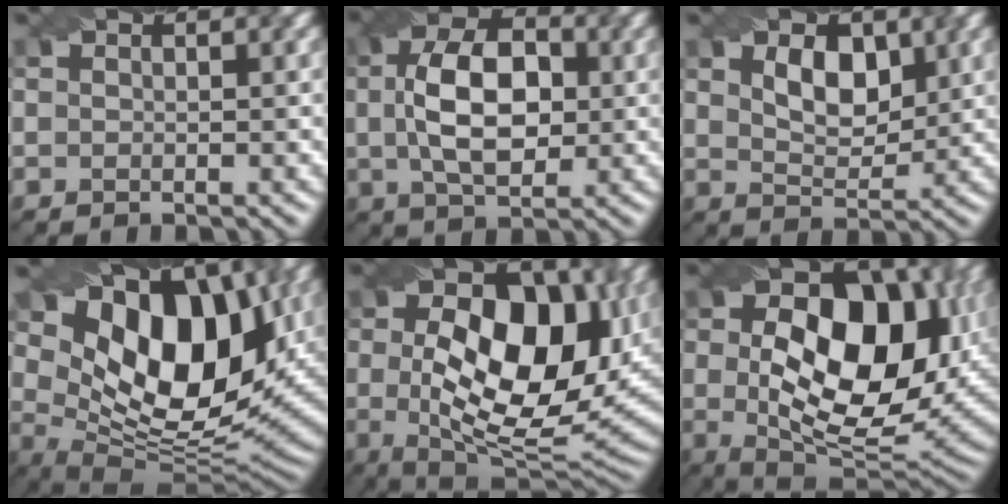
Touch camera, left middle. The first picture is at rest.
{"total": 6.7, "force": [-0.6, 3.9, 5.4], "torque": [-0.115, 0.023, -0.003]}
{"total": 2.5, "force": [0.3, 1.7, 1.9], "torque": [-0.047, 0.012, 0.014]}
{"total": 13.1, "force": [4.0, 7.6, 9.9], "torque": [-0.160, 0.006, 0.086]}
{"total": 13.4, "force": [0.3, 7.5, 11.2], "torque": [-0.169, 0.006, 0.013]}
{"total": 14.6, "force": [1.0, 8.7, 11.7], "torque": [-0.173, 0.003, 0.035]}